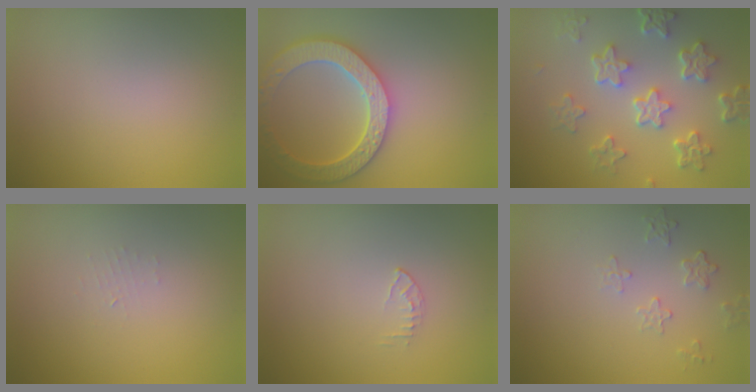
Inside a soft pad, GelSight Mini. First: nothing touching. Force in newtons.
{"total": 5.8, "press": 5.2, "slide": 2.4}
{"total": 5.8, "press": 4.4, "slide": 3.8}
{"total": 0.7, "press": 0.7, "slide": 0.1}
{"total": 0.6, "press": 0.4, "slide": 0.4}
{"total": 1.6, "press": 0.9, "slide": 1.4}